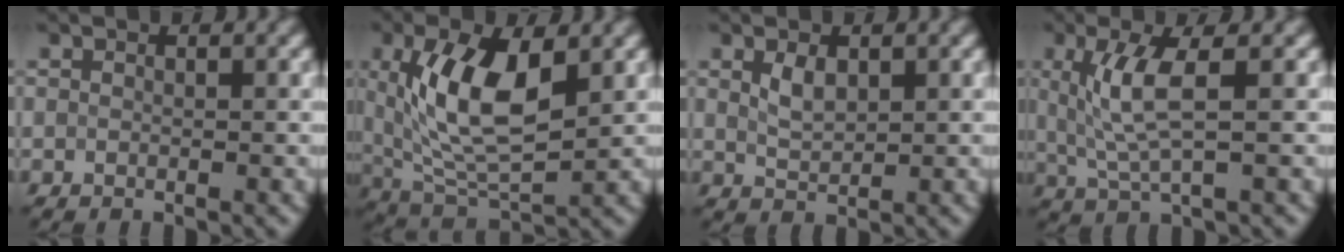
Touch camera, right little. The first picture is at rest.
{"total": 8.7, "force": [1.9, 3.8, 7.6], "torque": [-0.154, -0.001, 0.037]}
{"total": 2.0, "force": [0.9, 1.1, 1.5], "torque": [-0.036, 0.001, 0.020]}
{"total": 4.5, "force": [0.8, 1.0, 4.3], "torque": [-0.095, 0.000, 0.021]}